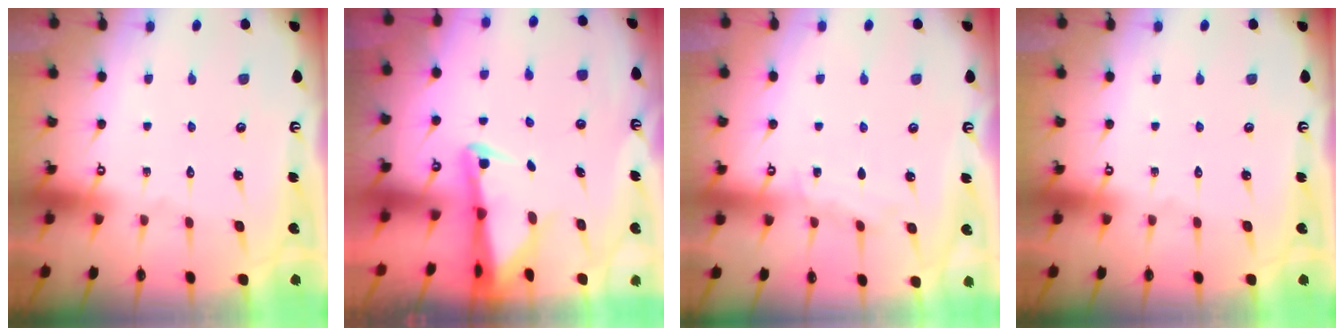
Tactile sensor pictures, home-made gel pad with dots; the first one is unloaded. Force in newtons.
{"total": 3.3, "press": 3.2, "slide": 0.6}
{"total": 4.4, "press": 4.4, "slide": 0.5}
{"total": 0.0}